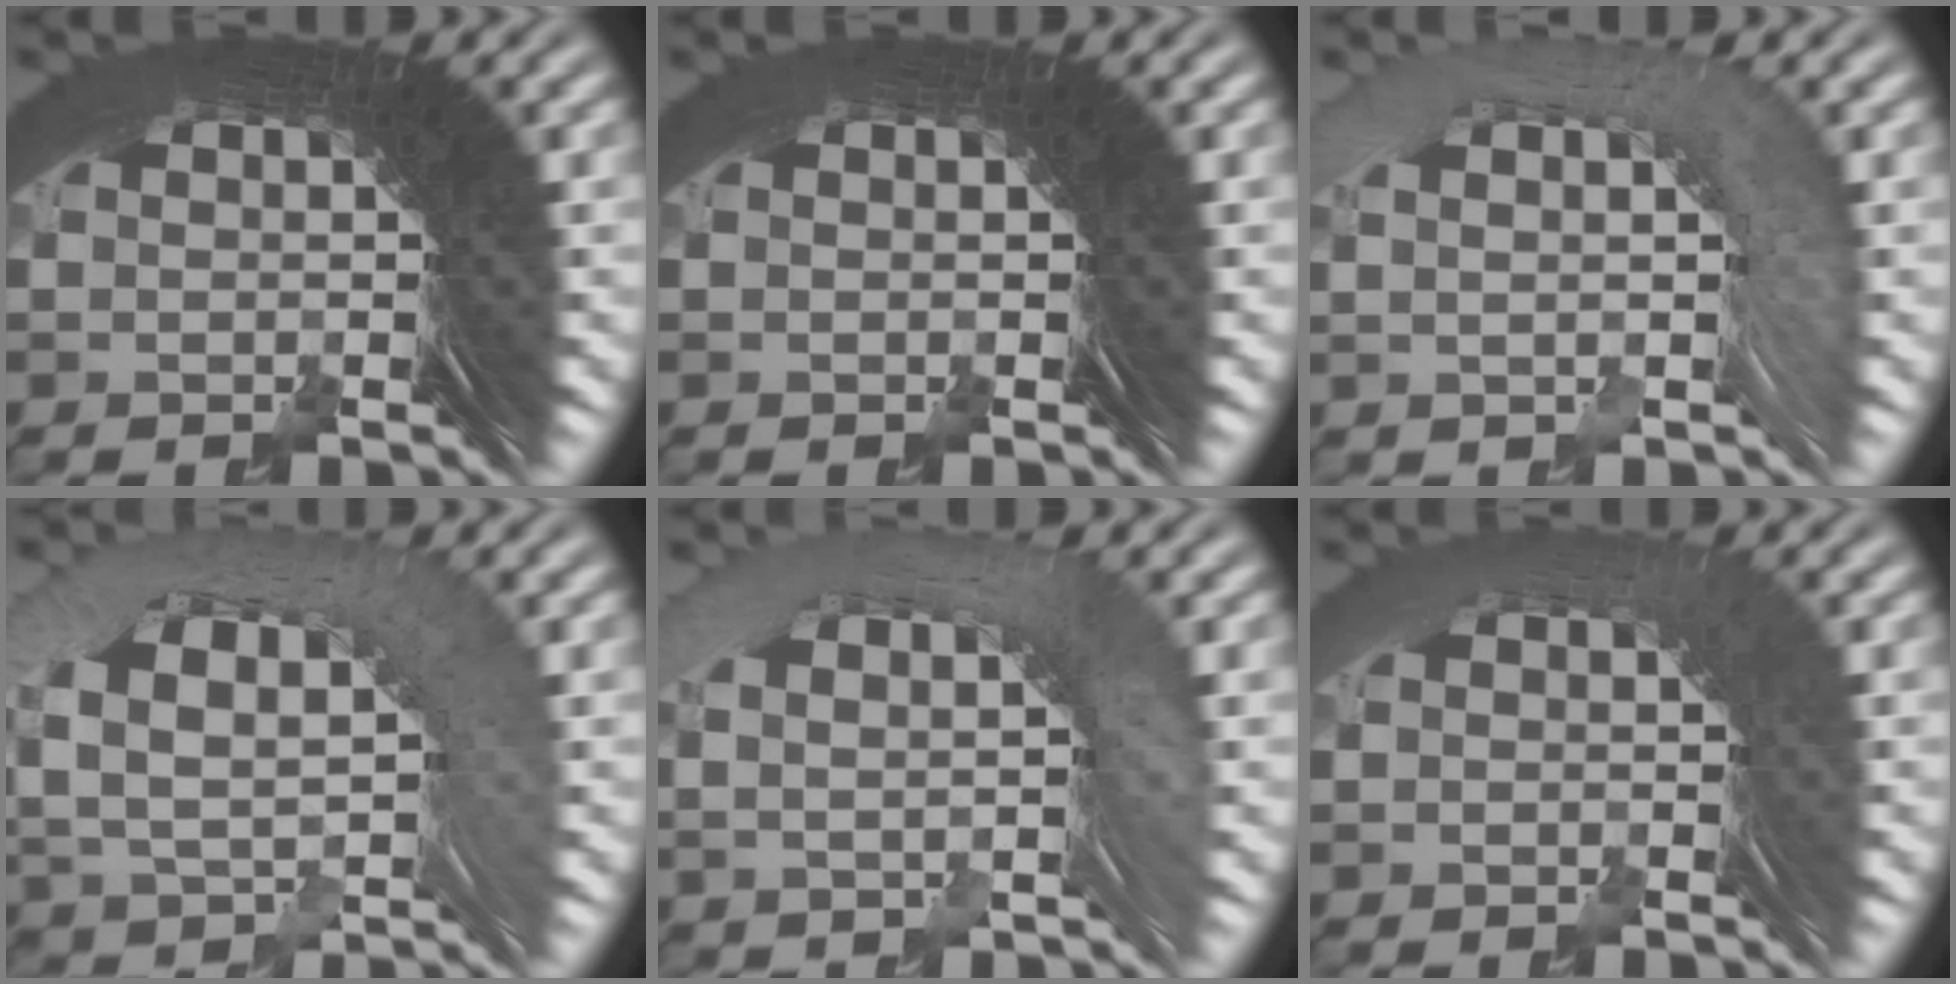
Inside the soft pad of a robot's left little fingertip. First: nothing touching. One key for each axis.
{"total": 0.0}
{"total": 4.0, "fx": 1.1, "fy": 1.5, "fz": 3.6, "tx": -0.045, "ty": 0.033, "tz": 0.011}
{"total": 8.1, "fx": 1.3, "fy": 5.3, "fz": 6.0, "tx": -0.111, "ty": 0.011, "tz": 0.023}
{"total": 4.9, "fx": 1.7, "fy": 2.0, "fz": 4.1, "tx": -0.052, "ty": 0.030, "tz": 0.023}
{"total": 0.9, "fx": -0.6, "fy": -0.1, "fz": 0.6, "tx": 0.012, "ty": 0.014, "tz": -0.016}